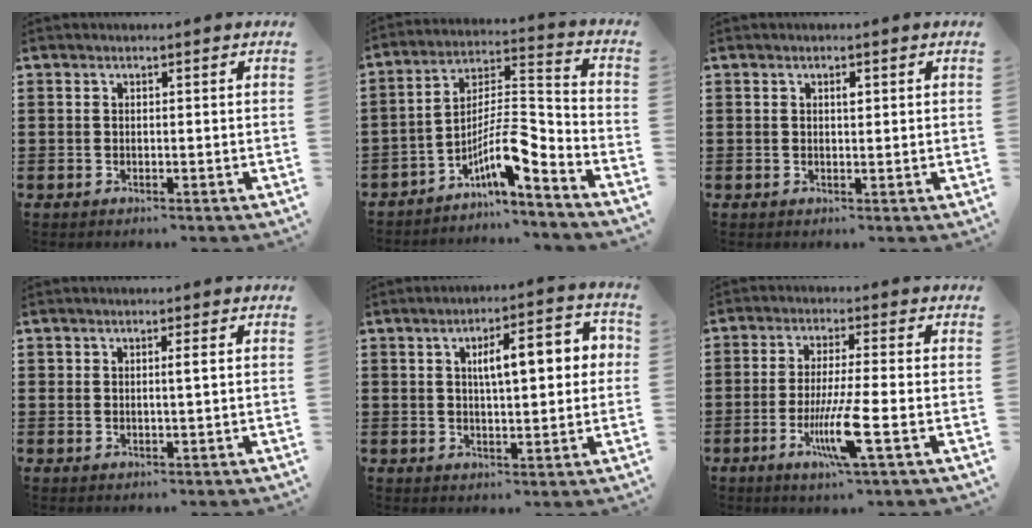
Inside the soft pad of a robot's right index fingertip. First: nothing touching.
{"total": 10.1, "force": [-6.3, 2.1, 7.6], "torque": [-0.145, -0.008, -0.124]}
{"total": 1.1, "force": [0.3, 0.4, 0.9], "torque": [-0.011, -0.001, 0.004]}
{"total": 1.1, "force": [0.3, 0.0, 1.0], "torque": [-0.021, 0.001, 0.005]}
{"total": 7.7, "force": [1.8, 2.6, 7.1], "torque": [-0.113, -0.001, 0.023]}
{"total": 8.4, "force": [-2.9, 0.4, 7.9], "torque": [-0.155, -0.020, -0.055]}